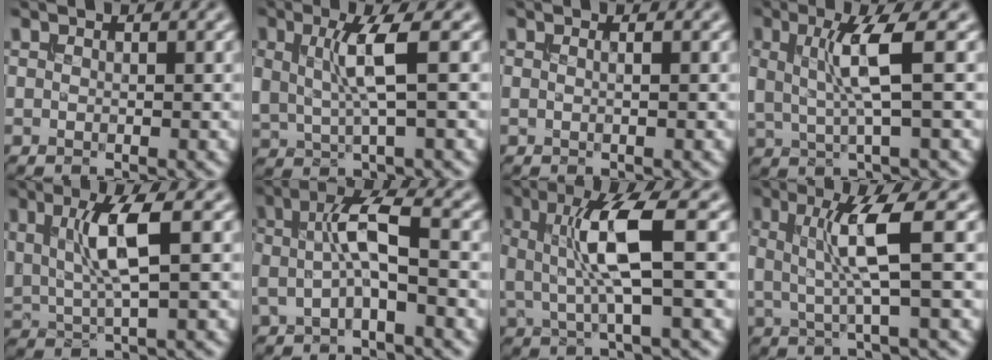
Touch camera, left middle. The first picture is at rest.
{"total": 3.8, "force": [0.8, 0.9, 3.6], "torque": [-0.082, -0.004, 0.020]}
{"total": 0.8, "force": [0.2, 0.3, 0.7], "torque": [-0.008, -0.002, -0.005]}
{"total": 4.1, "force": [0.8, 0.7, 4.0], "torque": [-0.088, -0.005, 0.020]}
{"total": 5.0, "force": [1.3, 1.3, 4.6], "torque": [-0.099, -0.004, 0.030]}
{"total": 4.3, "force": [-0.3, 1.2, 4.2], "torque": [-0.085, 0.017, -0.014]}
{"total": 5.8, "force": [0.8, 1.2, 5.7], "torque": [-0.119, 0.002, 0.018]}
{"total": 4.8, "force": [0.8, 0.6, 4.7], "torque": [-0.095, -0.003, 0.018]}